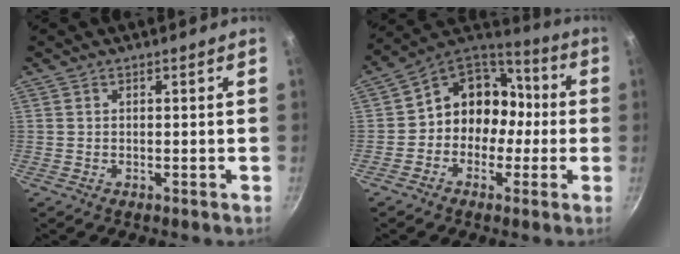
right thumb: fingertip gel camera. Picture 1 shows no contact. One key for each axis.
{"total": 13.1, "fx": -1.6, "fy": 11.2, "fz": 6.5, "tx": -0.045, "ty": 0.056, "tz": -0.041}